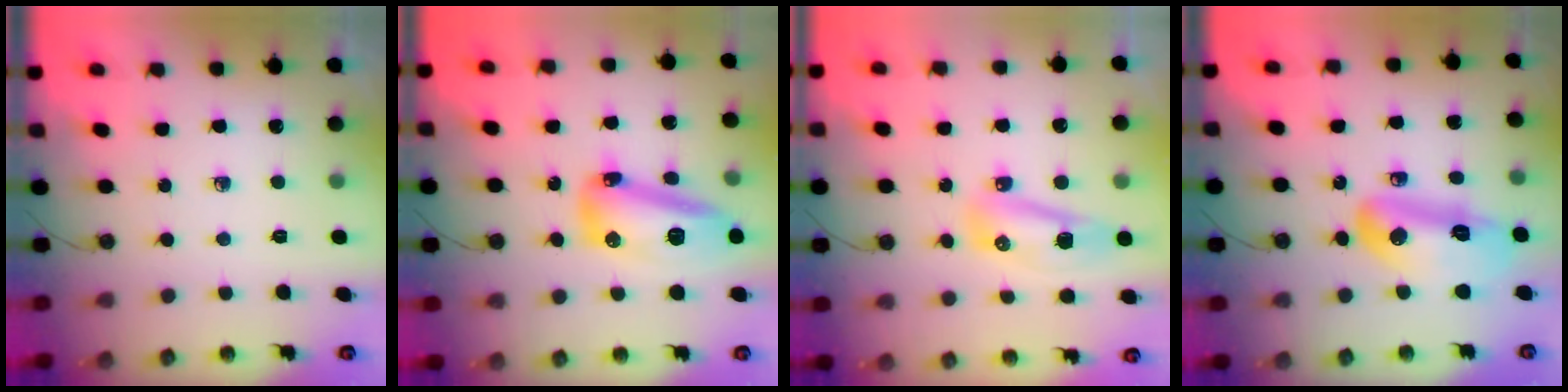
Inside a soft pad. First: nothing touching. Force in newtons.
{"total": 28.1, "press": 19.4, "slide": 20.2}
{"total": 11.2, "press": 9.6, "slide": 5.7}
{"total": 13.5, "press": 13.3, "slide": 2.1}